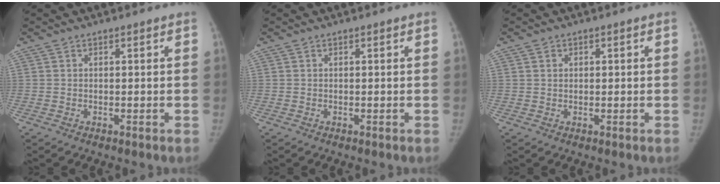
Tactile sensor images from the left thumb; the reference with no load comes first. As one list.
[{"total": 0.0}, {"total": 1.1, "force": [0.3, 0.9, 0.5], "torque": [-0.002, 0.001, 0.005]}]